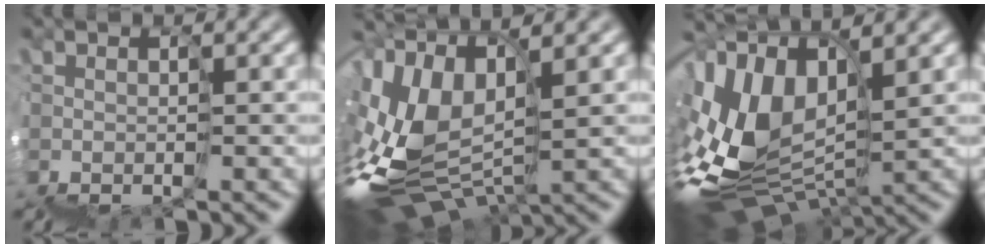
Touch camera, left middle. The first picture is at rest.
{"total": 8.1, "force": [2.6, 4.3, 6.4], "torque": [-0.176, 0.040, 0.045]}
{"total": 9.9, "force": [2.7, 5.3, 7.9], "torque": [-0.186, 0.032, 0.048]}